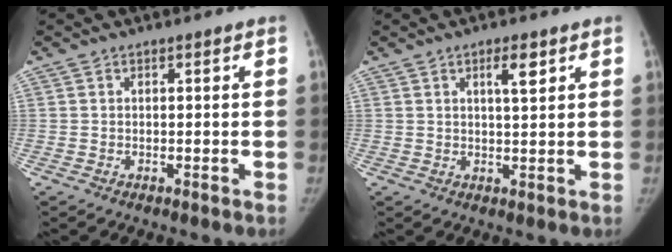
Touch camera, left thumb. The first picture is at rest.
{"total": 3.7, "force": [1.9, 0.8, 3.1], "torque": [-0.047, -0.011, 0.031]}